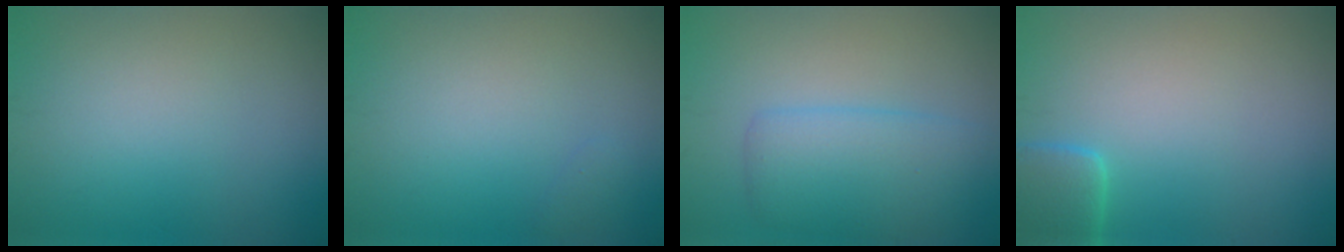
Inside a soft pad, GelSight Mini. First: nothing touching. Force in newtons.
{"total": 0.5, "press": 0.5, "slide": 0.0}
{"total": 4.8, "press": 4.8, "slide": 0.2}
{"total": 3.3, "press": 3.3, "slide": 0.4}